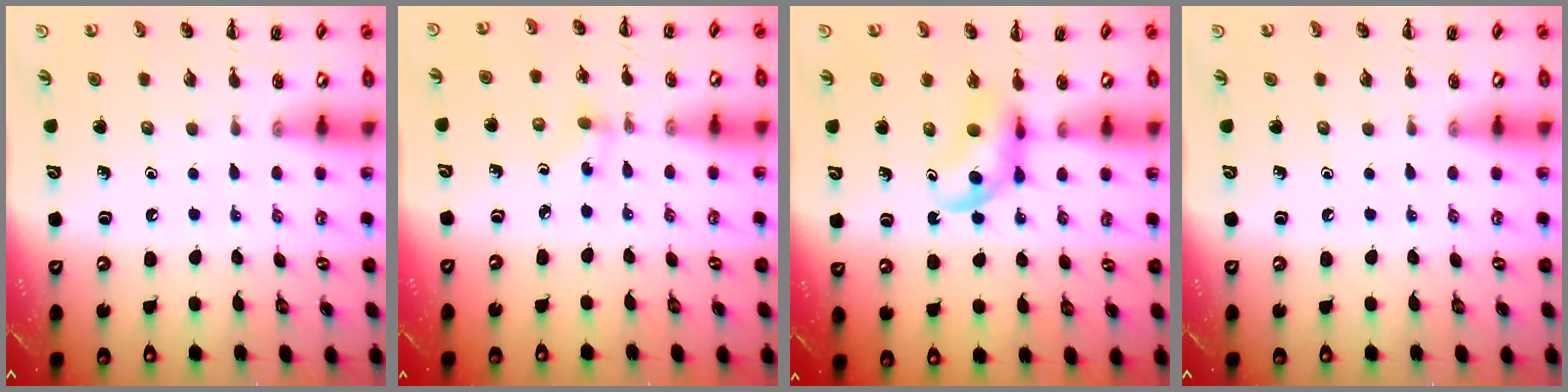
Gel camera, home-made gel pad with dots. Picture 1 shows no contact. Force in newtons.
{"total": 2.0, "press": 1.7, "slide": 1.0}
{"total": 4.5, "press": 4.4, "slide": 1.2}
{"total": 0.0}